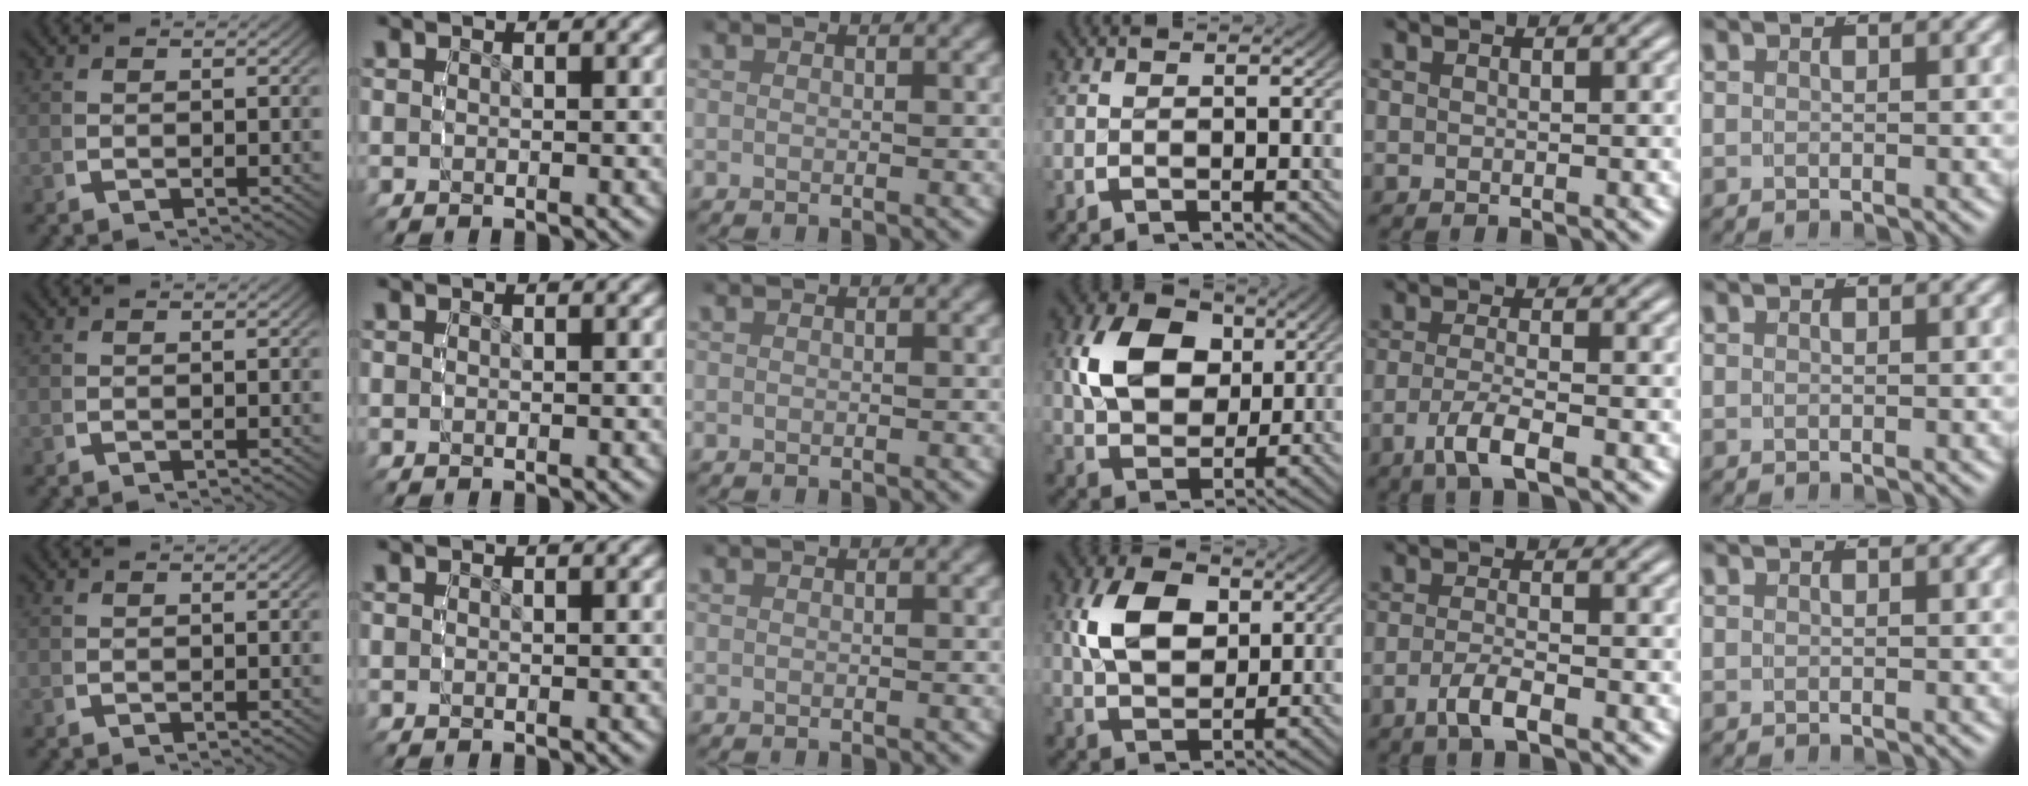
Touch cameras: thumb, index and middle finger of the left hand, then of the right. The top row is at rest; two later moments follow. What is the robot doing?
{"motion": "grasp_and_lifting", "object": "bowl"}